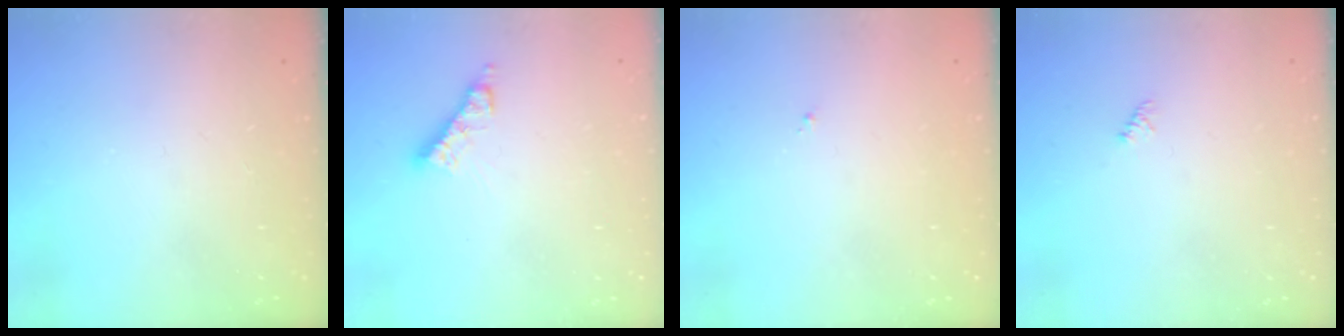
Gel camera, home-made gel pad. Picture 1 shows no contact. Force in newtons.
{"total": 6.1, "press": 6.1, "slide": 0.4}
{"total": 0.8, "press": 0.7, "slide": 0.3}
{"total": 1.1, "press": 1.1, "slide": 0.3}